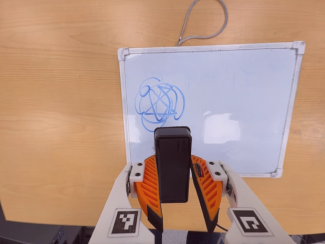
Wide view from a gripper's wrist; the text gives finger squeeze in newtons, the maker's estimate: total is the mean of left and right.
{"total": 5.4, "left": 5.0, "right": 5.9}